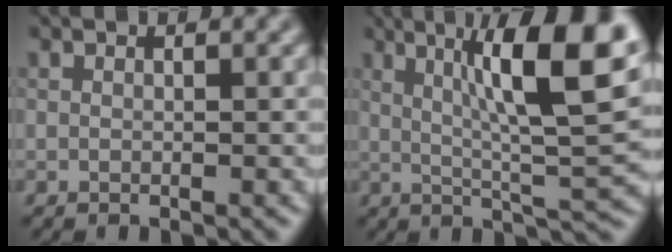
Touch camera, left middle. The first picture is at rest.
{"total": 12.0, "force": [3.8, 2.3, 11.1], "torque": [-0.156, 0.015, 0.059]}